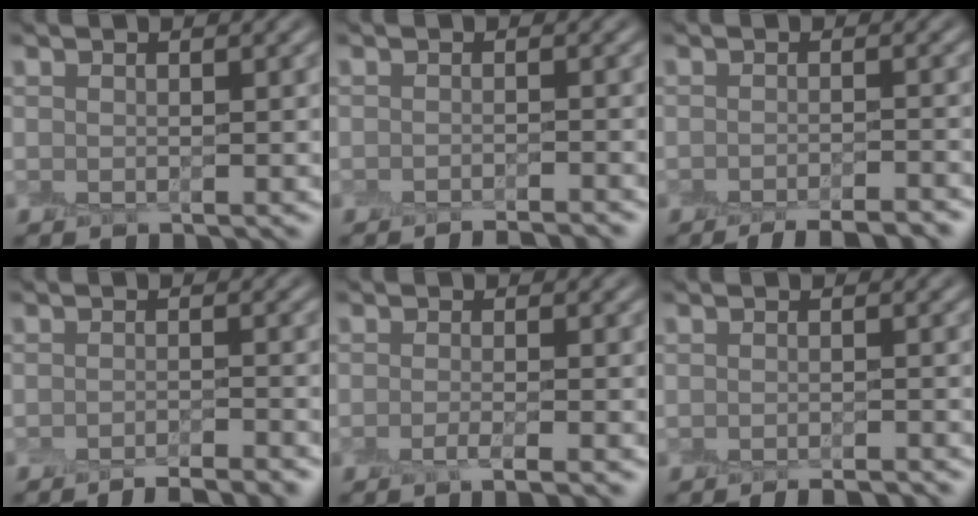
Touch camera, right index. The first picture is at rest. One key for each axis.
{"total": 2.5, "fx": -2.3, "fy": 0.1, "fz": 0.9, "tx": -0.011, "ty": 0.002, "tz": -0.028}
{"total": 4.9, "fx": -4.2, "fy": 0.9, "fz": 2.2, "tx": -0.030, "ty": 0.000, "tz": -0.053}
{"total": 3.9, "fx": -3.5, "fy": 0.4, "fz": 1.7, "tx": -0.027, "ty": 0.002, "tz": -0.048}
{"total": 1.6, "fx": -1.0, "fy": 0.1, "fz": 1.3, "tx": -0.019, "ty": 0.000, "tz": -0.022}
{"total": 2.1, "fx": -1.8, "fy": 0.2, "fz": 0.9, "tx": -0.011, "ty": 0.000, "tz": -0.020}